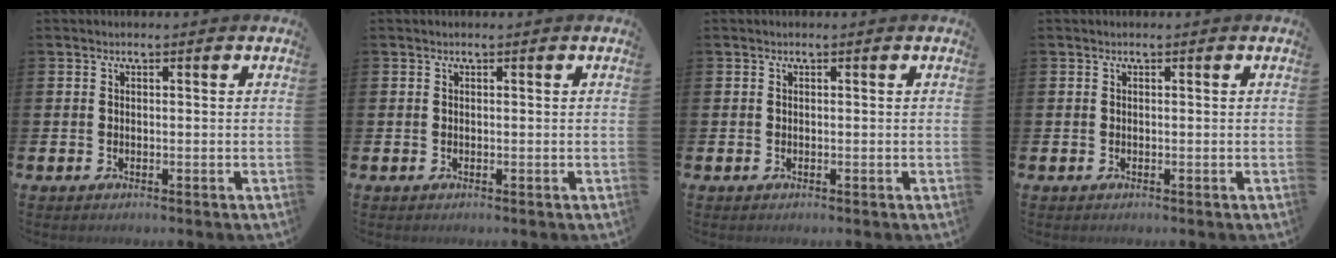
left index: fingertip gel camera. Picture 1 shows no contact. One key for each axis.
{"total": 0.0}
{"total": 0.0}
{"total": 0.0}